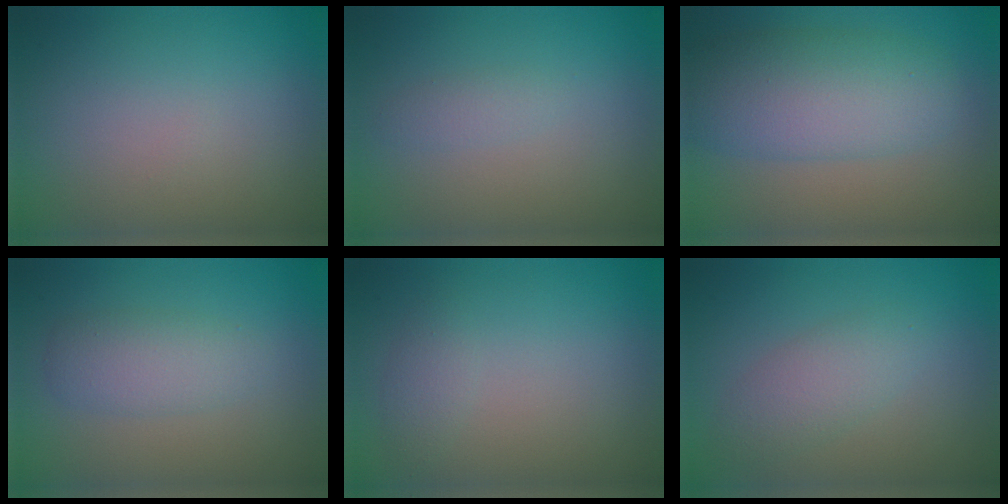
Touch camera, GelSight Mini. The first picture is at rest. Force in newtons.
{"total": 0.9, "press": 0.9, "slide": 0.0}
{"total": 6.9, "press": 6.8, "slide": 0.3}
{"total": 2.9, "press": 2.9, "slide": 0.1}
{"total": 1.1, "press": 1.1, "slide": 0.1}
{"total": 2.7, "press": 2.7, "slide": 0.0}